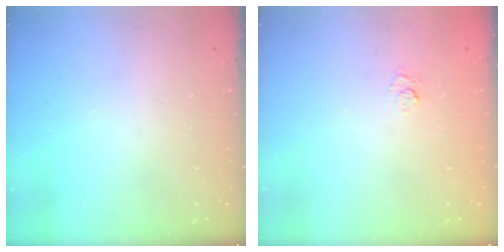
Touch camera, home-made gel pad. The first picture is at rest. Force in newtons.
{"total": 5.6, "press": 5.4, "slide": 1.4}